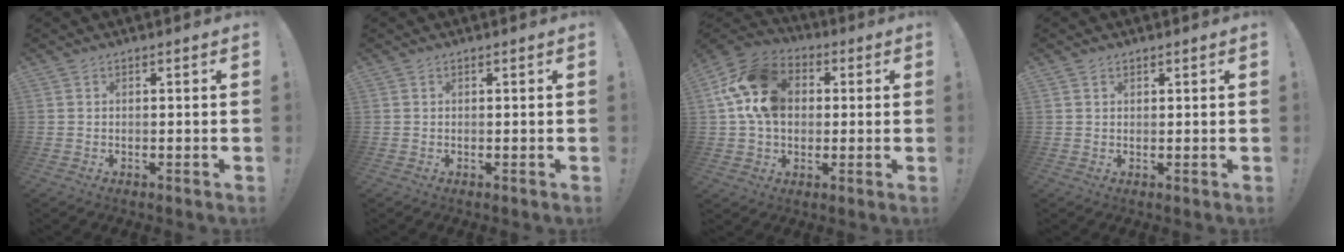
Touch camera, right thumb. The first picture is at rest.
{"total": 0.0}
{"total": 17.1, "force": [3.7, 13.0, 10.5], "torque": [-0.178, 0.004, 0.073]}
{"total": 1.0, "force": [0.8, 0.6, 0.1], "torque": [0.012, -0.006, 0.013]}